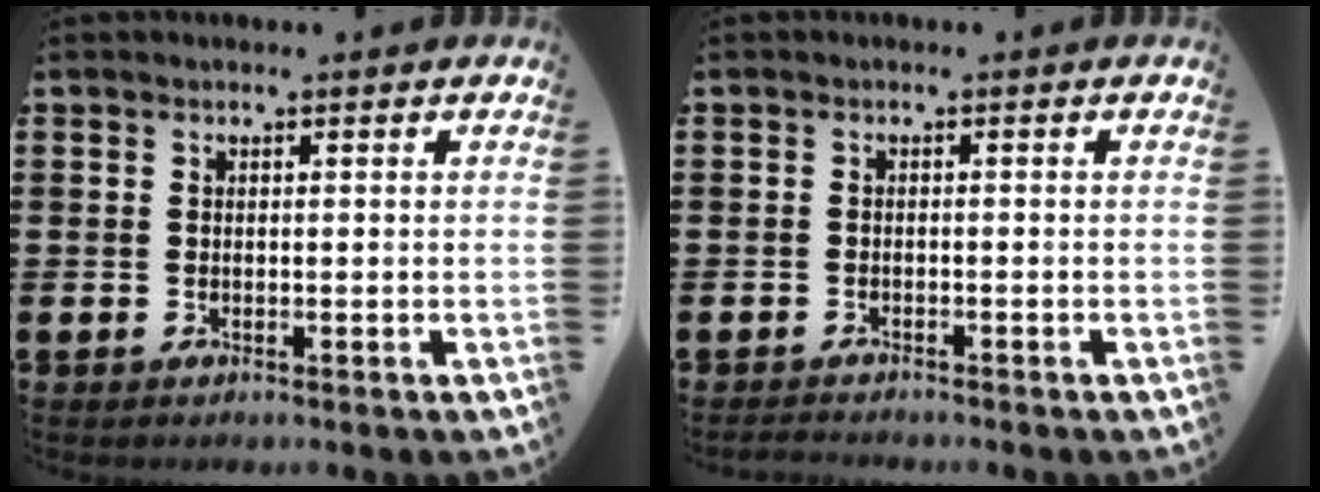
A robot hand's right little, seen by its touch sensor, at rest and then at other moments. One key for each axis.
{"total": 0.6, "fx": -0.6, "fy": 0.0, "fz": 0.1, "tx": -0.003, "ty": -0.003, "tz": -0.013}